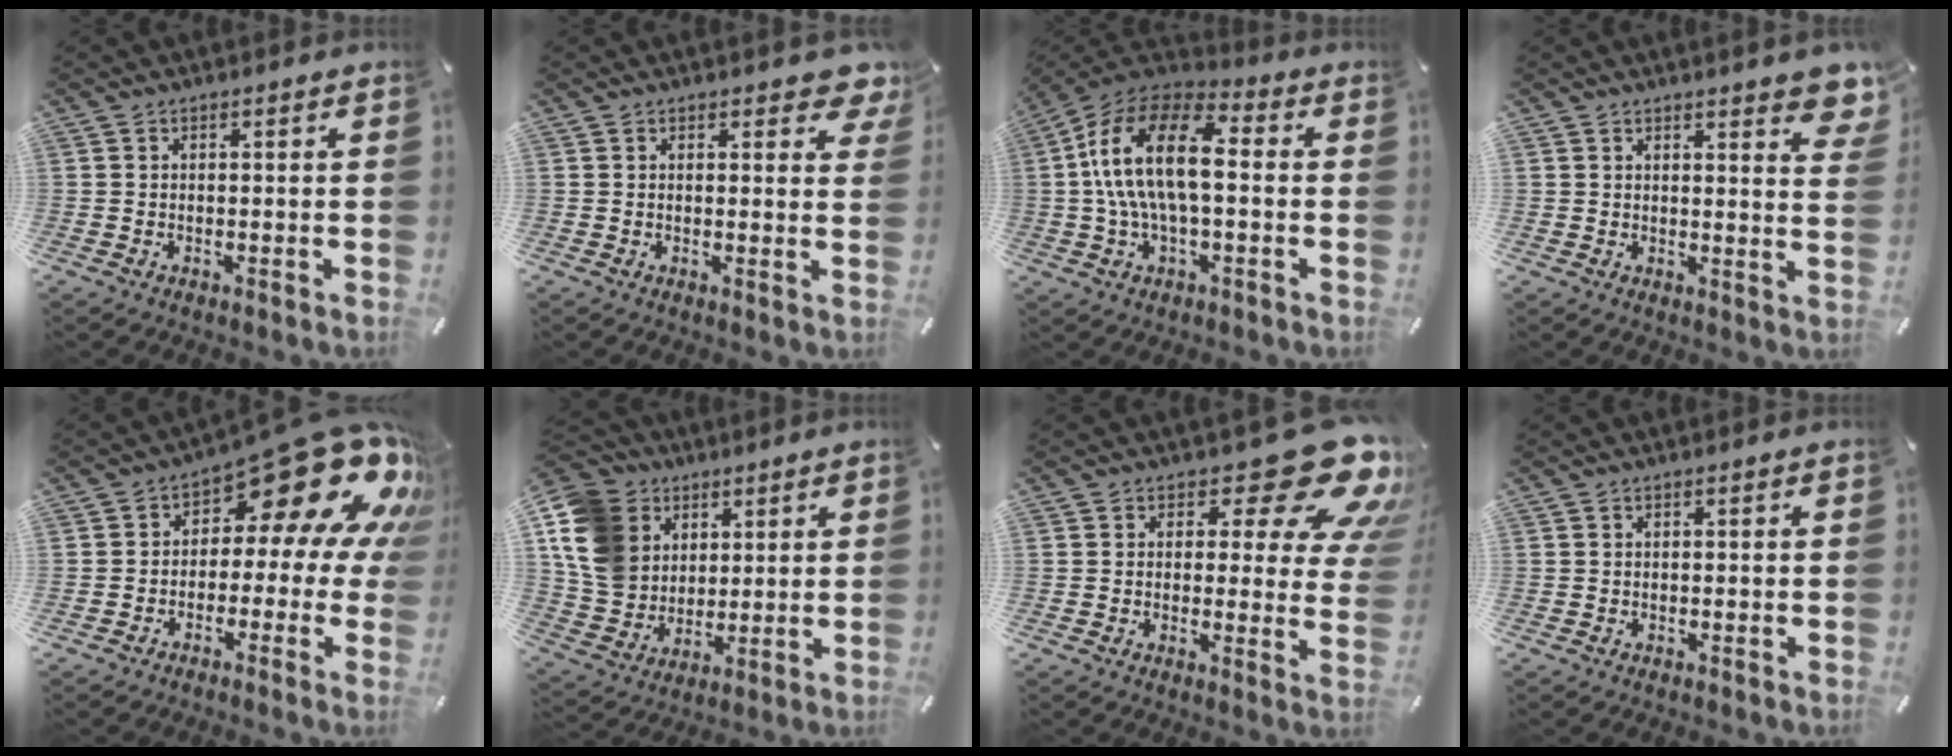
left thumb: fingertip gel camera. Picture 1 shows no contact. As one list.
[{"total": 4.3, "force": [2.8, 2.2, 2.5], "torque": [-0.025, -0.011, 0.045]}, {"total": 17.3, "force": [0.6, 8.9, 14.8], "torque": [-0.301, 0.011, 0.008]}, {"total": 4.4, "force": [3.5, 1.8, 1.9], "torque": [-0.007, -0.024, 0.058]}, {"total": 19.8, "force": [9.4, 8.7, 15.1], "torque": [-0.199, -0.064, 0.155]}, {"total": 14.6, "force": [4.6, 12.7, 5.6], "torque": [-0.146, -0.017, 0.089]}, {"total": 17.9, "force": [9.4, 7.5, 13.3], "torque": [-0.158, -0.071, 0.152]}, {"total": 0.0}]